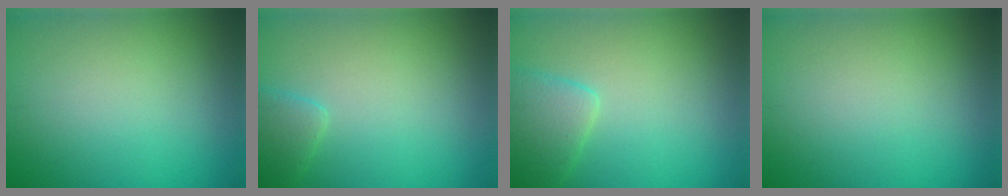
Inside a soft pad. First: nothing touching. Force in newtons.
{"total": 1.9, "press": 1.9, "slide": 0.1}
{"total": 3.3, "press": 3.2, "slide": 0.2}
{"total": 0.0}